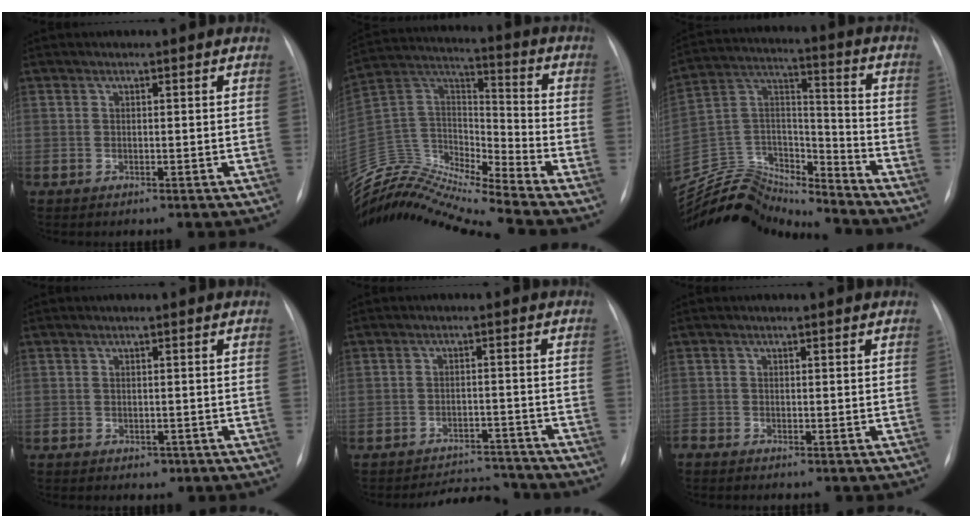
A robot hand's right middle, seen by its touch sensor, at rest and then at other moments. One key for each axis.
{"total": 15.2, "fx": -14.9, "fy": -0.7, "fz": 3.1, "tx": -0.054, "ty": 0.067, "tz": -0.281}
{"total": 15.1, "fx": -15.0, "fy": 1.2, "fz": 1.0, "tx": -0.014, "ty": 0.062, "tz": -0.272}
{"total": 1.6, "fx": -0.8, "fy": 1.2, "fz": 0.6, "tx": -0.007, "ty": 0.004, "tz": -0.007}
{"total": 7.5, "fx": -7.4, "fy": 1.5, "fz": -0.1, "tx": 0.006, "ty": 0.009, "tz": -0.102}
{"total": 1.0, "fx": -1.0, "fy": 0.2, "fz": 0.3, "tx": -0.008, "ty": -0.003, "tz": -0.018}